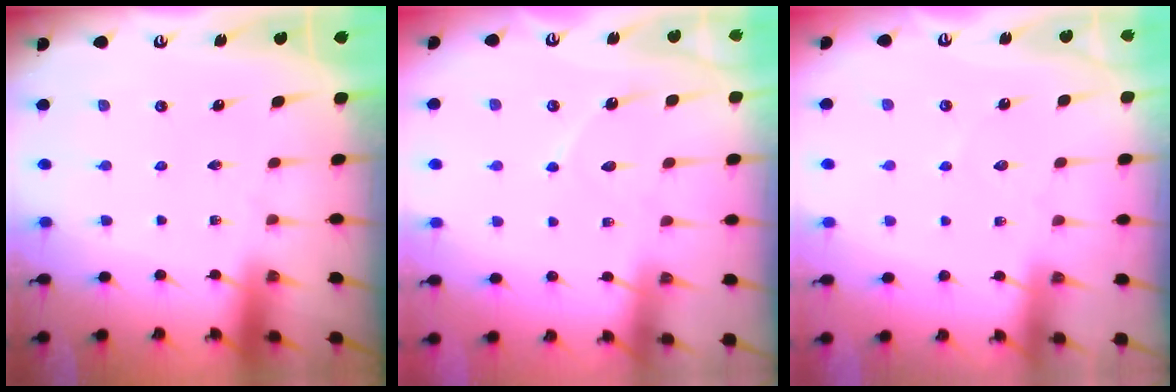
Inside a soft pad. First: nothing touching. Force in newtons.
{"total": 6.1, "press": 6.1, "slide": 0.7}
{"total": 2.5, "press": 2.5, "slide": 0.3}